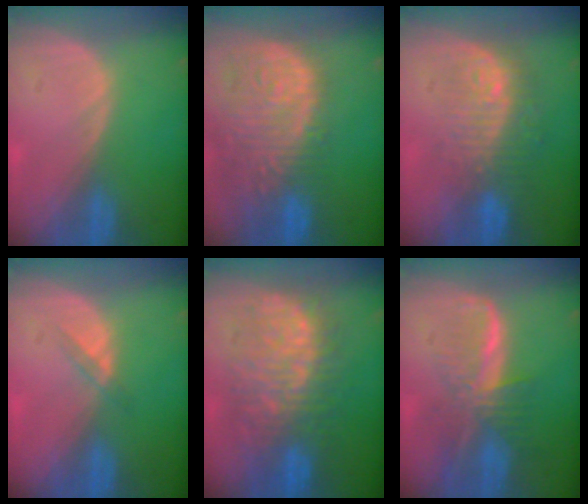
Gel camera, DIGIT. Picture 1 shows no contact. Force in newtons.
{"total": 14.5, "press": 11.9, "slide": 8.2}
{"total": 9.0, "press": 8.7, "slide": 2.4}
{"total": 1.8, "press": 1.4, "slide": 1.0}
{"total": 12.1, "press": 12.0, "slide": 1.5}
{"total": 8.1, "press": 6.9, "slide": 4.1}